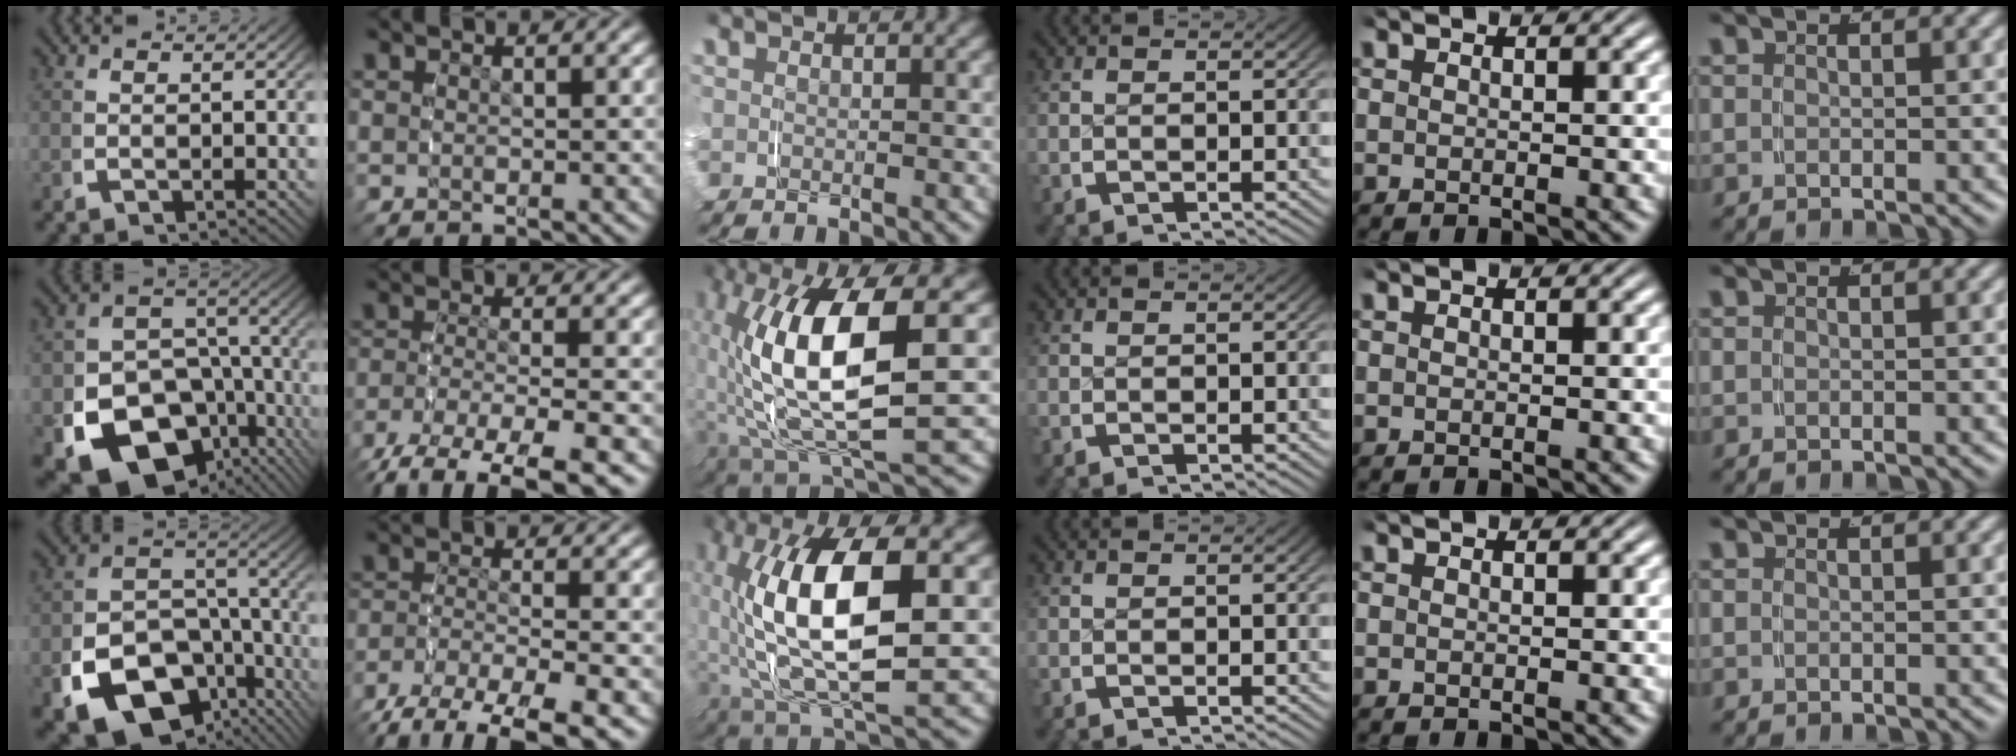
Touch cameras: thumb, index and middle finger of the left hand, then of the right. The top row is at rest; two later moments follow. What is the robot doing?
{"motion": "grasp_and_lifting", "object": "shorts"}